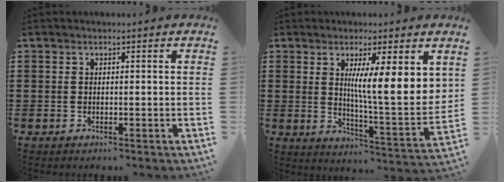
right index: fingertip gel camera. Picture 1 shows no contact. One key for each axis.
{"total": 8.6, "fx": 3.3, "fy": 1.1, "fz": 7.8, "tx": -0.126, "ty": -0.031, "tz": 0.048}